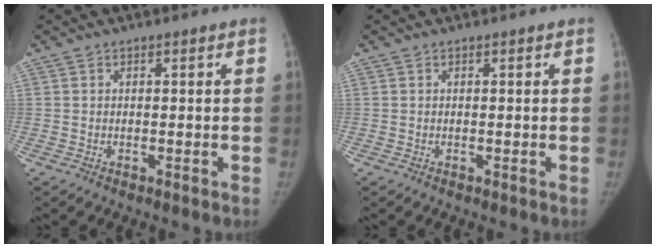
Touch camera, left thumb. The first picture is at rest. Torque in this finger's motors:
{"motor_torque": [0.08, -0.06, 0.18, -0.06, 0.02]}